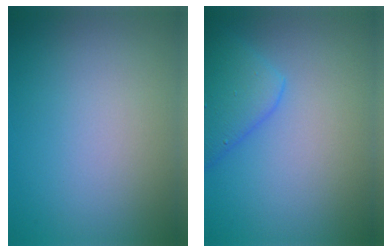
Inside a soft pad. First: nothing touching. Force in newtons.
{"total": 2.9, "press": 2.9, "slide": 0.0}